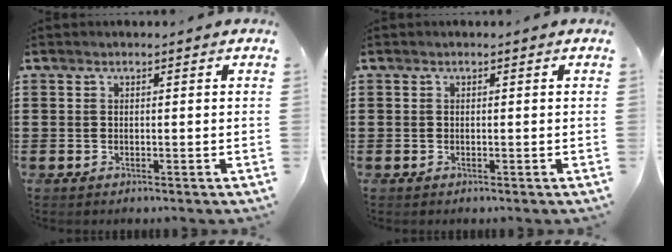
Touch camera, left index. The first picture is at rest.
{"total": 0.0}